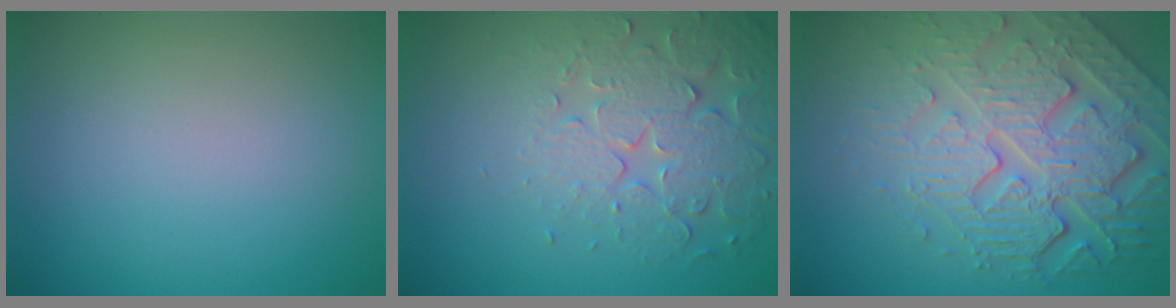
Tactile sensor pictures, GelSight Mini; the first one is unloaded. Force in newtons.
{"total": 5.0, "press": 4.1, "slide": 2.9}
{"total": 7.1, "press": 5.6, "slide": 4.4}